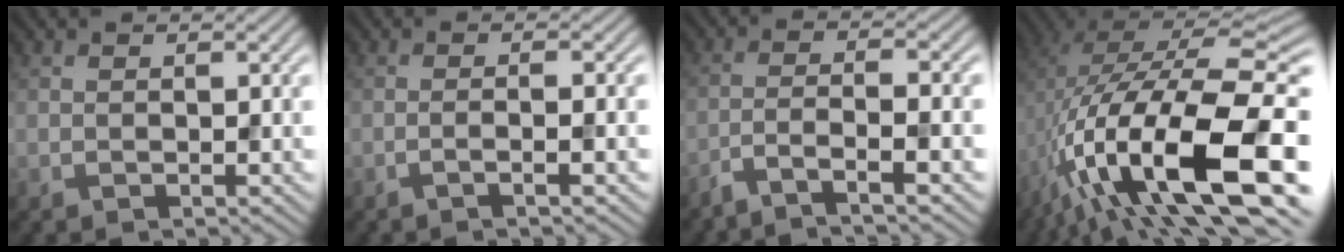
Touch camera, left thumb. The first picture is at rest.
{"total": 2.7, "force": [-1.2, 0.2, 2.3], "torque": [-0.033, 0.009, -0.030]}
{"total": 5.5, "force": [-4.2, 0.5, 3.6], "torque": [-0.058, 0.008, -0.092]}
{"total": 19.1, "force": [-6.7, 7.2, 16.4], "torque": [-0.288, -0.009, -0.118]}